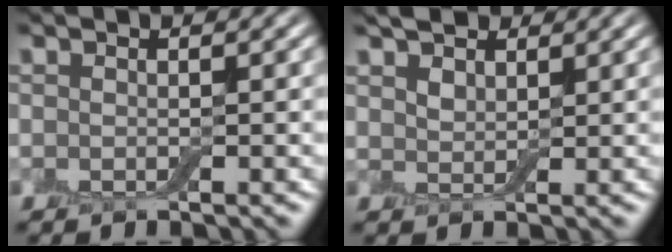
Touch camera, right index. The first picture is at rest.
{"total": 2.7, "force": [2.0, 1.5, 1.2], "torque": [-0.029, 0.005, 0.034]}